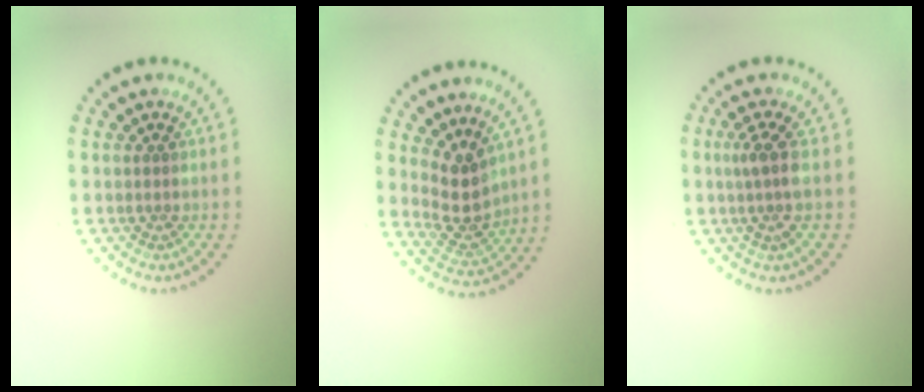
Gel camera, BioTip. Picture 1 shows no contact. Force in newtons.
{"total": 3.5, "press": 3.0, "slide": 1.8}
{"total": 2.3, "press": 1.8, "slide": 1.6}